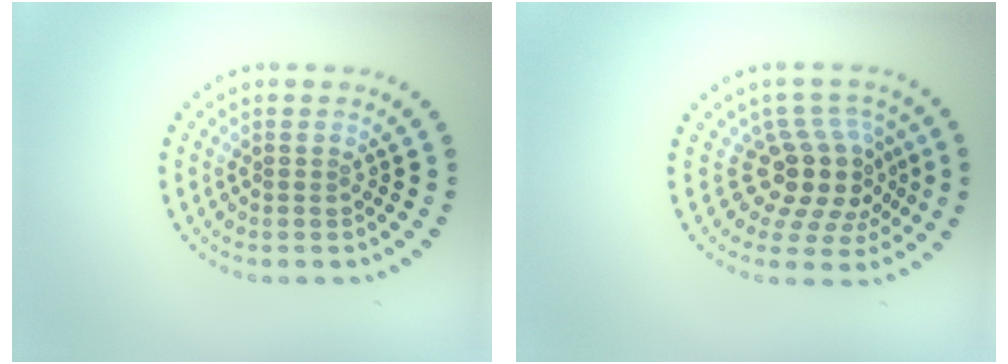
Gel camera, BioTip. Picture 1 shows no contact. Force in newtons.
{"total": 4.9, "press": 3.6, "slide": 3.3}